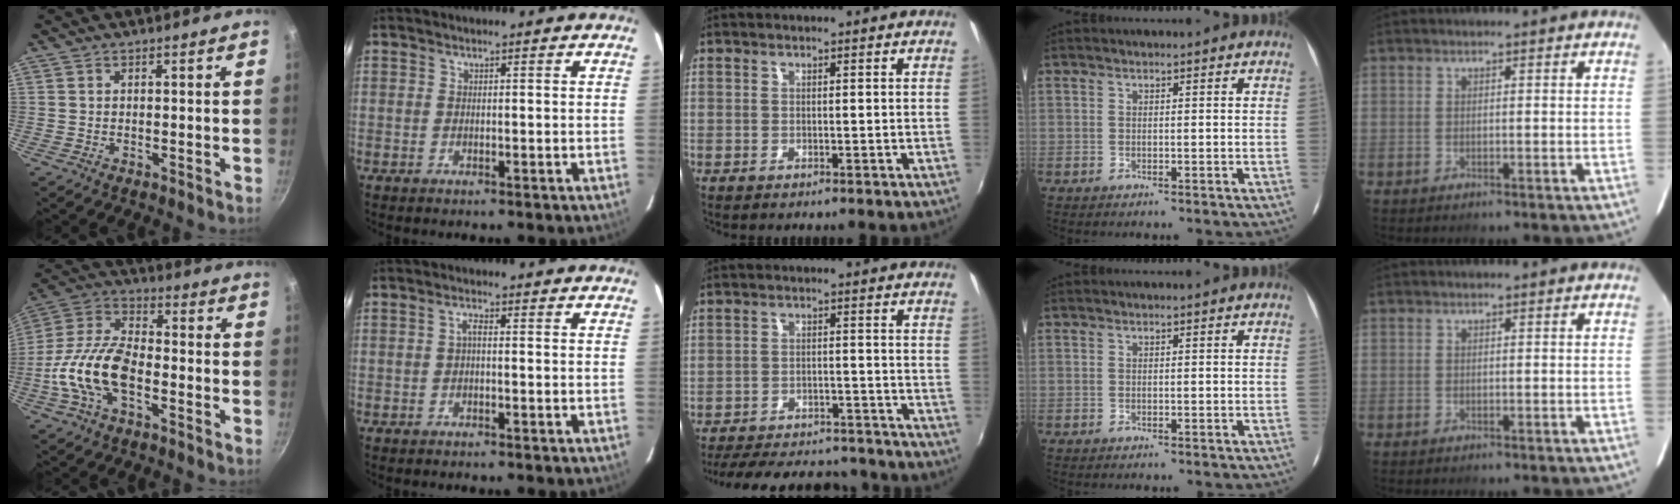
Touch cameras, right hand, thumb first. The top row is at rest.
{"thumb": {"total": 15.2, "force": [-4.6, 7.9, 12.2], "torque": [-0.223, 0.042, -0.105]}, "index": {"total": 1.3, "force": [-0.3, 0.4, 1.2], "torque": [-0.023, 0.007, -0.006]}, "middle": {"total": 22.0, "force": [-19.1, 7.1, 8.2], "torque": [-0.176, 0.013, -0.244]}}